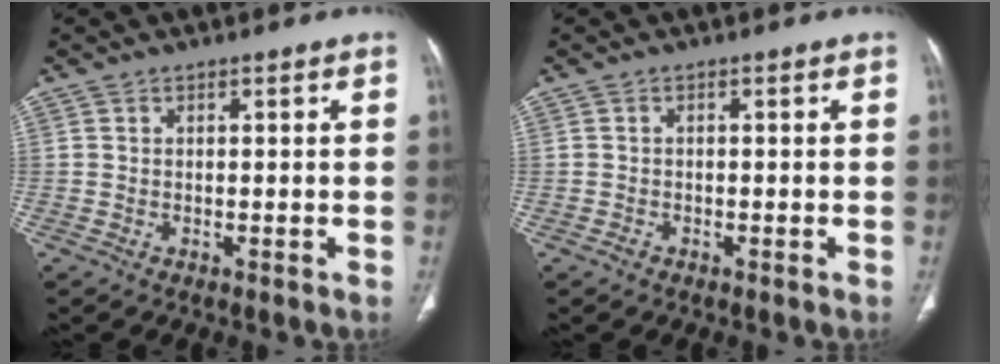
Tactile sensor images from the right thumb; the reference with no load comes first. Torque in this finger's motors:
{"motor_torque": [0.09, 0.26, -0.45, 0.30, -0.02]}